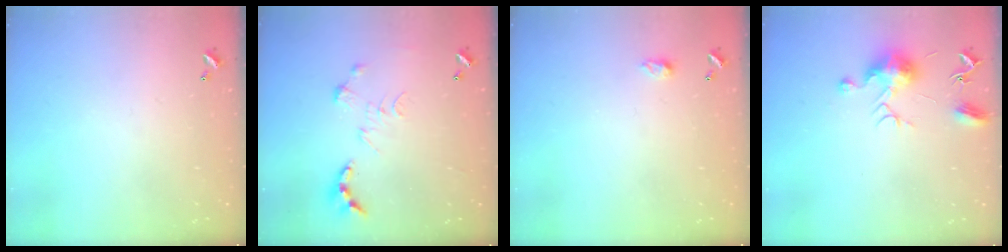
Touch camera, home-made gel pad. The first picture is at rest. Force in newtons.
{"total": 0.0}
{"total": 5.4, "press": 5.3, "slide": 0.7}
{"total": 9.8, "press": 9.8, "slide": 0.7}